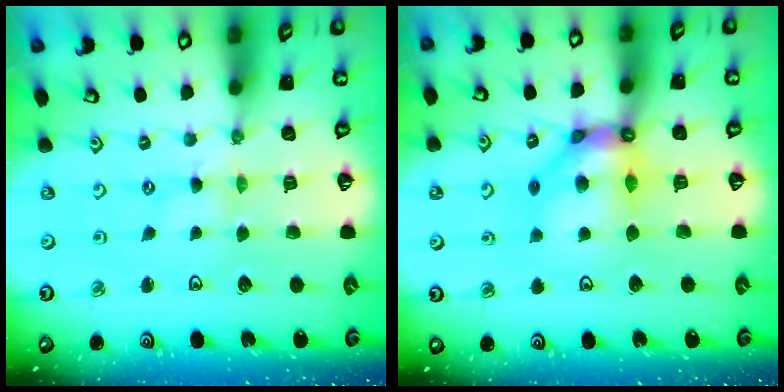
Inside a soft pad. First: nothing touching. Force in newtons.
{"total": 11.1, "press": 11.1, "slide": 1.0}